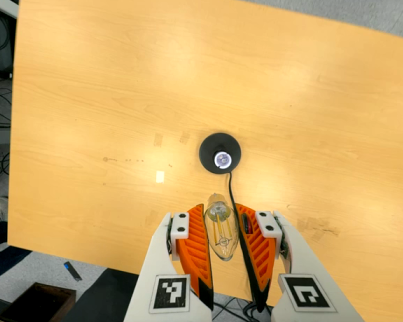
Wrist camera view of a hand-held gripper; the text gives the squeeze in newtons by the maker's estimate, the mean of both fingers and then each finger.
{"total": 9.9, "left": 9.5, "right": 10.2}